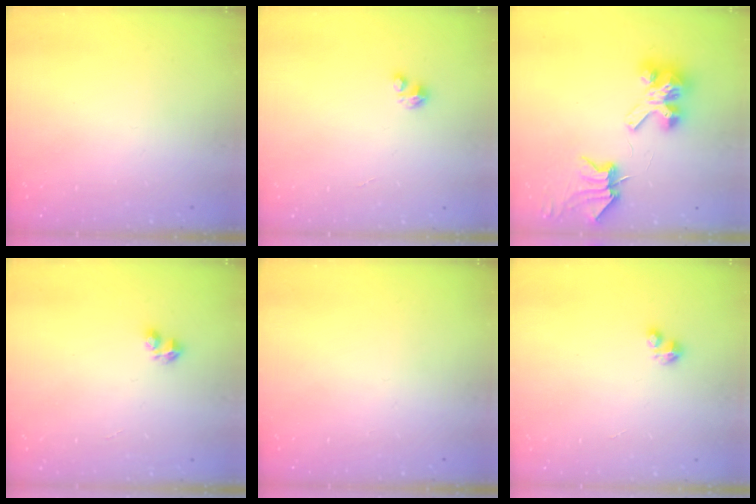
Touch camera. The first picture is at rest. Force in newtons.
{"total": 0.7, "press": 0.7, "slide": 0.2}
{"total": 8.0, "press": 7.9, "slide": 1.0}
{"total": 2.9, "press": 2.8, "slide": 0.5}
{"total": 0.0}
{"total": 2.0, "press": 2.0, "slide": 0.2}